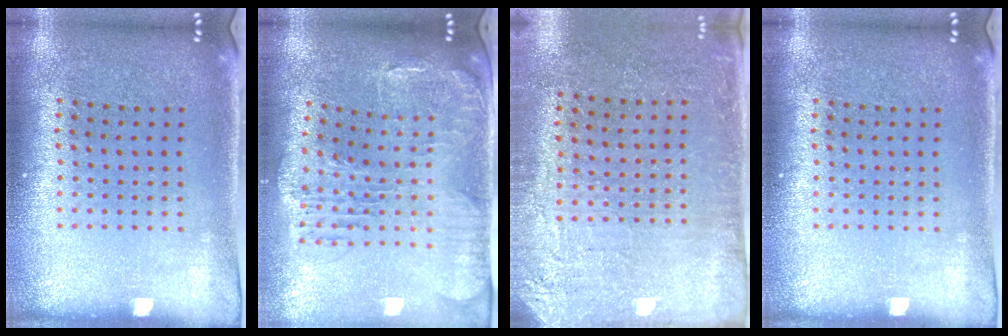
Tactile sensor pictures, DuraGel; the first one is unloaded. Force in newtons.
{"total": 1.7, "press": 1.6, "slide": 0.6}
{"total": 2.9, "press": 2.8, "slide": 0.9}
{"total": 0.0}